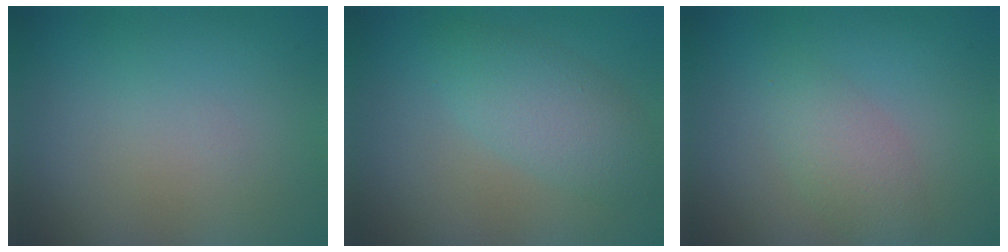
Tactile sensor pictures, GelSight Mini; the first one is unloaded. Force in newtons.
{"total": 3.7, "press": 3.7, "slide": 0.2}
{"total": 2.4, "press": 2.4, "slide": 0.2}